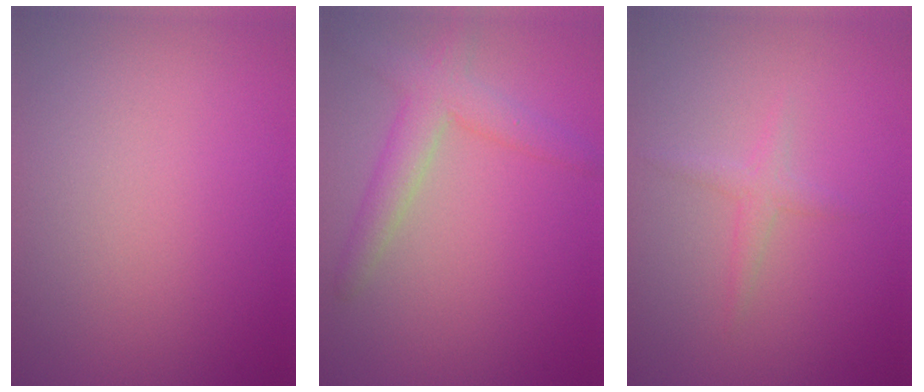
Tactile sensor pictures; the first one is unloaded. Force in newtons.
{"total": 3.5, "press": 3.5, "slide": 0.2}
{"total": 1.3, "press": 1.3, "slide": 0.0}